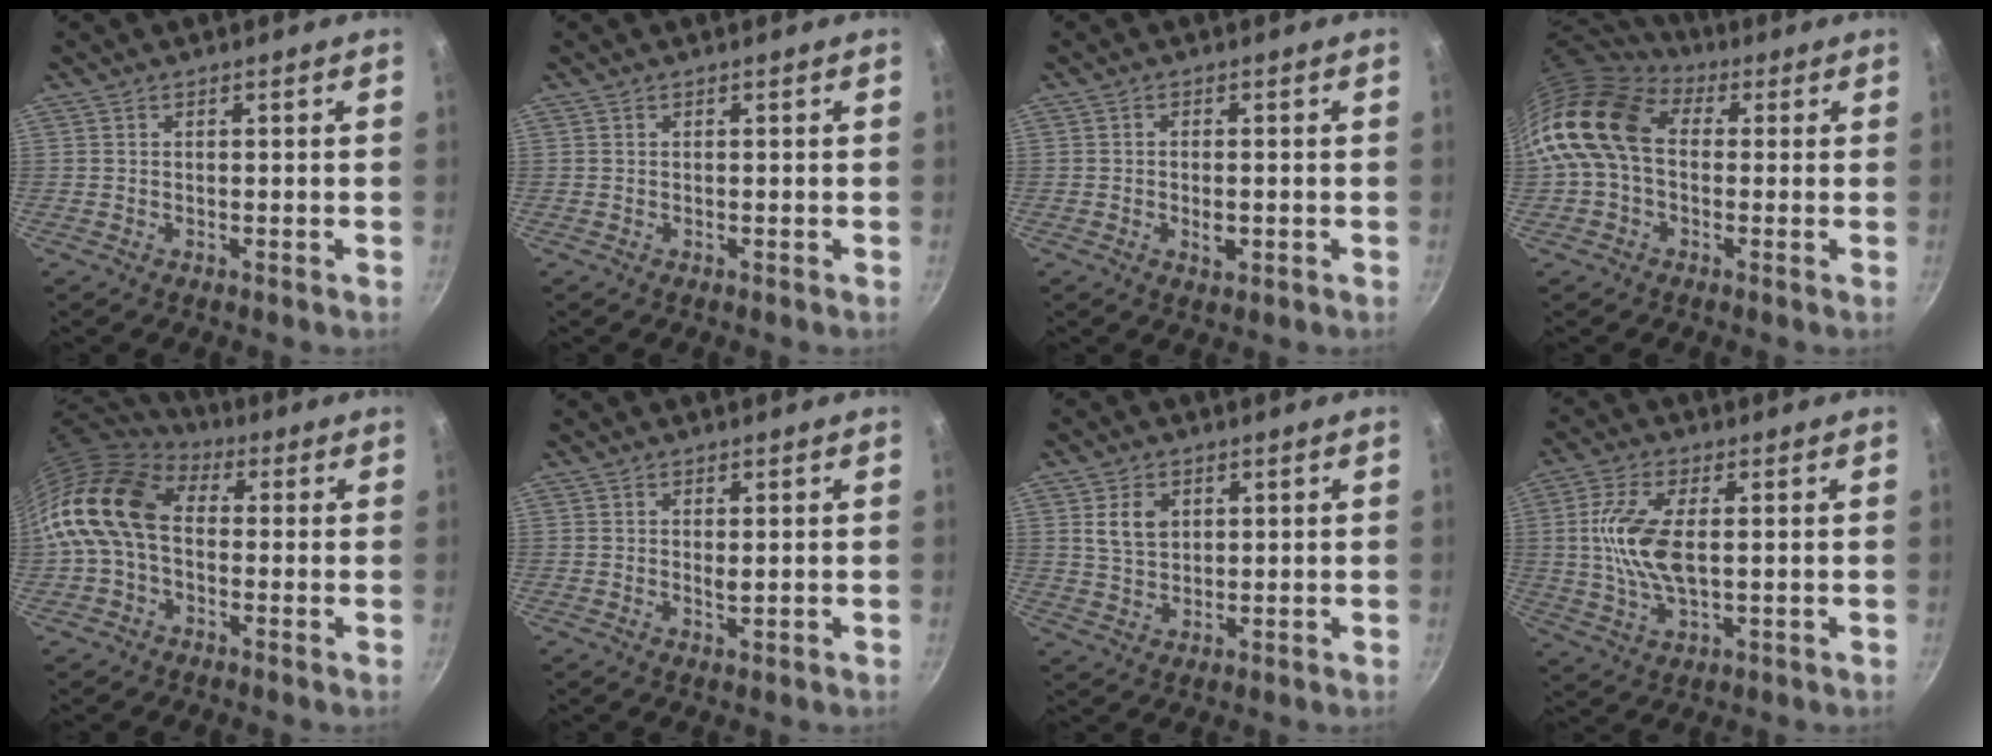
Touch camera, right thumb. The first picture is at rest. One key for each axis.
{"total": 0.0}
{"total": 2.9, "fx": -0.7, "fy": 1.5, "fz": 2.3, "tx": -0.043, "ty": 0.001, "tz": -0.012}
{"total": 14.6, "fx": 1.1, "fy": 10.6, "fz": 10.0, "tx": -0.171, "ty": 0.025, "tz": -0.001}
{"total": 15.6, "fx": 0.0, "fy": 11.0, "fz": 11.2, "tx": -0.201, "ty": 0.031, "tz": -0.018}
{"total": 1.3, "fx": 0.3, "fy": 0.5, "fz": 1.2, "tx": -0.021, "ty": -0.003, "tz": 0.005}
{"total": 5.5, "fx": 1.8, "fy": 4.0, "fz": 3.4, "tx": -0.050, "ty": -0.006, "tz": 0.037}
{"total": 10.9, "fx": 1.0, "fy": 5.0, "fz": 9.6, "tx": -0.198, "ty": 0.001, "tz": 0.017}